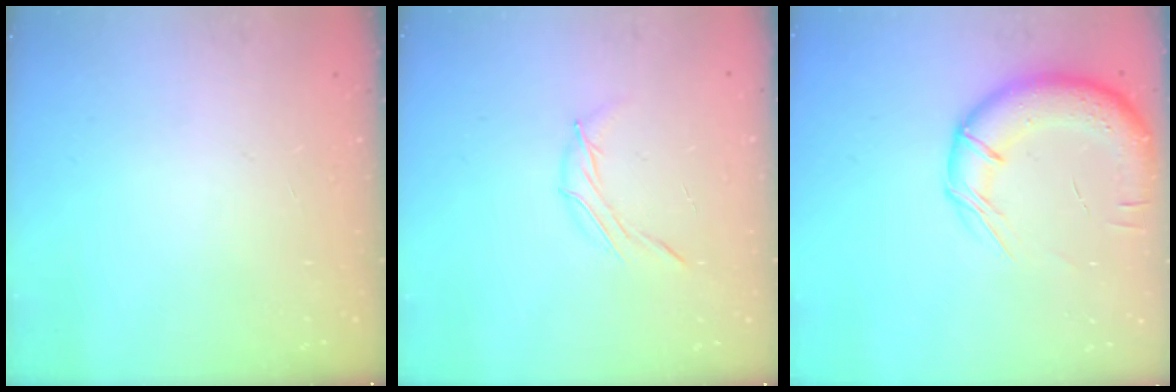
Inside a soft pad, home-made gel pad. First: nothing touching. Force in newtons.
{"total": 5.7, "press": 5.6, "slide": 0.9}
{"total": 15.0, "press": 14.6, "slide": 3.5}